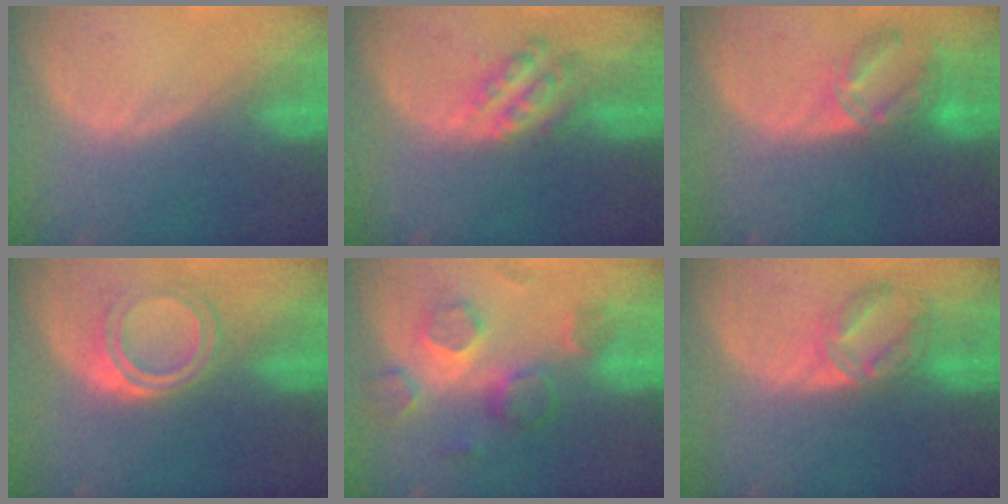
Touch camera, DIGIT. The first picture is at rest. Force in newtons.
{"total": 5.4, "press": 4.9, "slide": 2.3}
{"total": 7.3, "press": 6.3, "slide": 3.7}
{"total": 5.1, "press": 4.5, "slide": 2.4}
{"total": 8.1, "press": 7.4, "slide": 3.3}
{"total": 5.8, "press": 5.7, "slide": 0.9}